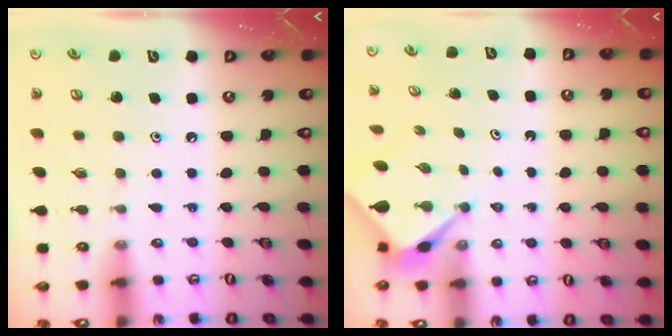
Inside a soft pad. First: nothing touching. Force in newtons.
{"total": 2.5, "press": 2.5, "slide": 0.1}